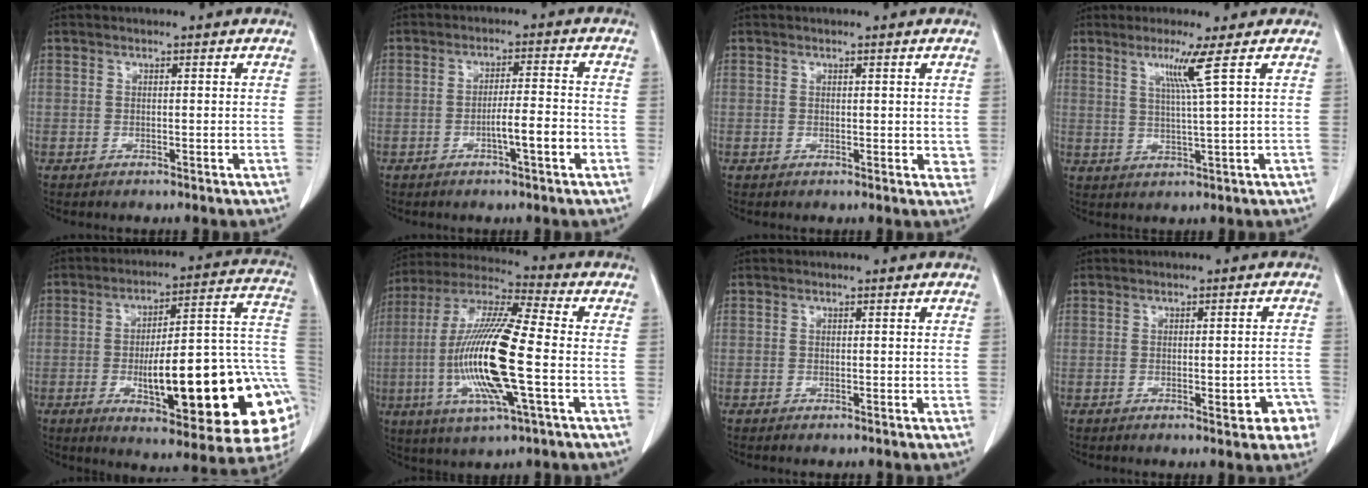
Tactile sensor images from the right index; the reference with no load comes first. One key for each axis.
{"total": 4.9, "fx": -1.8, "fy": 0.2, "fz": 4.6, "tx": -0.070, "ty": 0.002, "tz": -0.027}
{"total": 1.6, "fx": 0.7, "fy": 1.0, "fz": 1.0, "tx": -0.002, "ty": -0.005, "tz": 0.010}
{"total": 4.9, "fx": 2.3, "fy": -1.8, "fz": 4.0, "tx": -0.078, "ty": -0.010, "tz": 0.047}
{"total": 27.2, "fx": -5.0, "fy": 5.6, "fz": 26.1, "tx": -0.271, "ty": 0.012, "tz": -0.061}
{"total": 18.2, "fx": -3.3, "fy": 1.8, "fz": 17.8, "tx": -0.369, "ty": -0.011, "tz": -0.062}
{"total": 0.0}
{"total": 4.6, "fx": -1.9, "fy": 1.4, "fz": 3.9, "tx": -0.034, "ty": 0.007, "tz": -0.016}